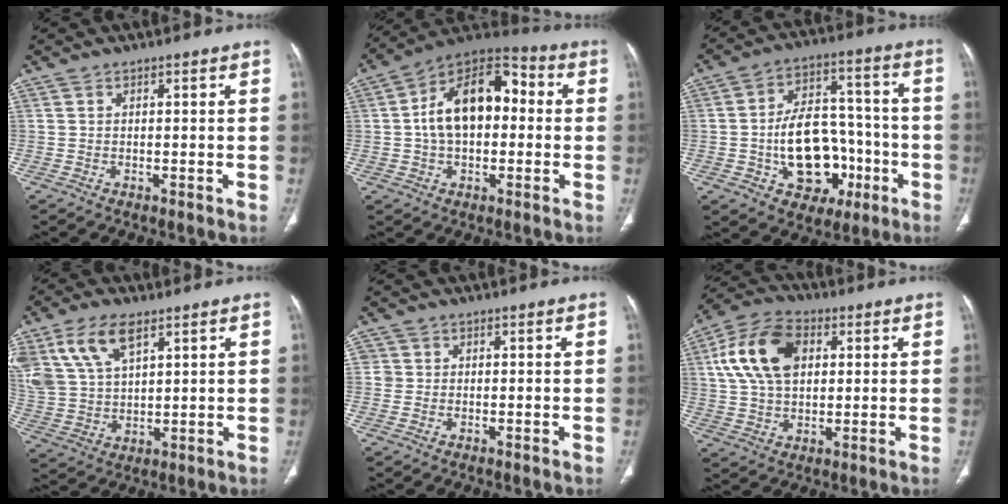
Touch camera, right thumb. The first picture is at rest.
{"total": 16.5, "force": [0.9, 10.2, 12.9], "torque": [-0.193, 0.042, 0.003]}
{"total": 17.5, "force": [-4.6, 11.9, 12.0], "torque": [-0.150, 0.049, -0.060]}
{"total": 13.0, "force": [7.0, 6.9, 8.6], "torque": [-0.169, -0.011, 0.144]}
{"total": 1.6, "force": [0.1, 1.6, 0.1], "torque": [0.008, 0.005, -0.001]}
{"total": 14.8, "force": [3.7, 9.5, 10.7], "torque": [-0.192, 0.012, 0.064]}